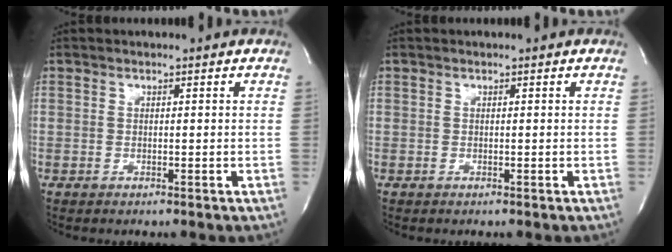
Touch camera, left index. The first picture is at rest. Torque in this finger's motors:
{"motor_torque": [0.00, 0.00, 0.00, 0.00]}